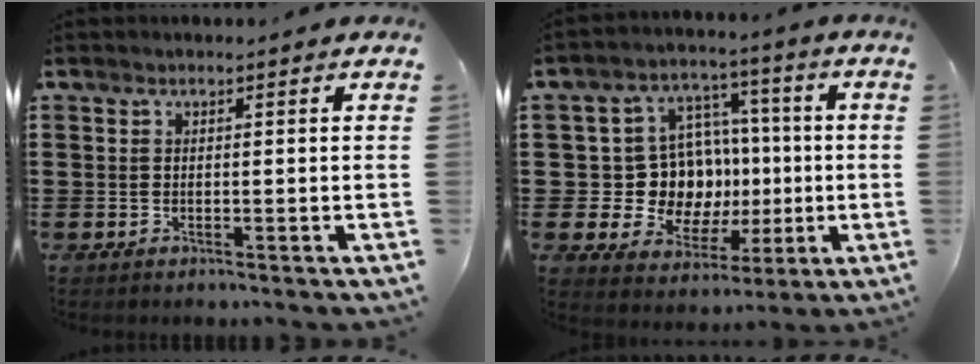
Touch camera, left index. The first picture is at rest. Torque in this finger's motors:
{"motor_torque": [1.69, 0.32, 0.46, 0.07]}